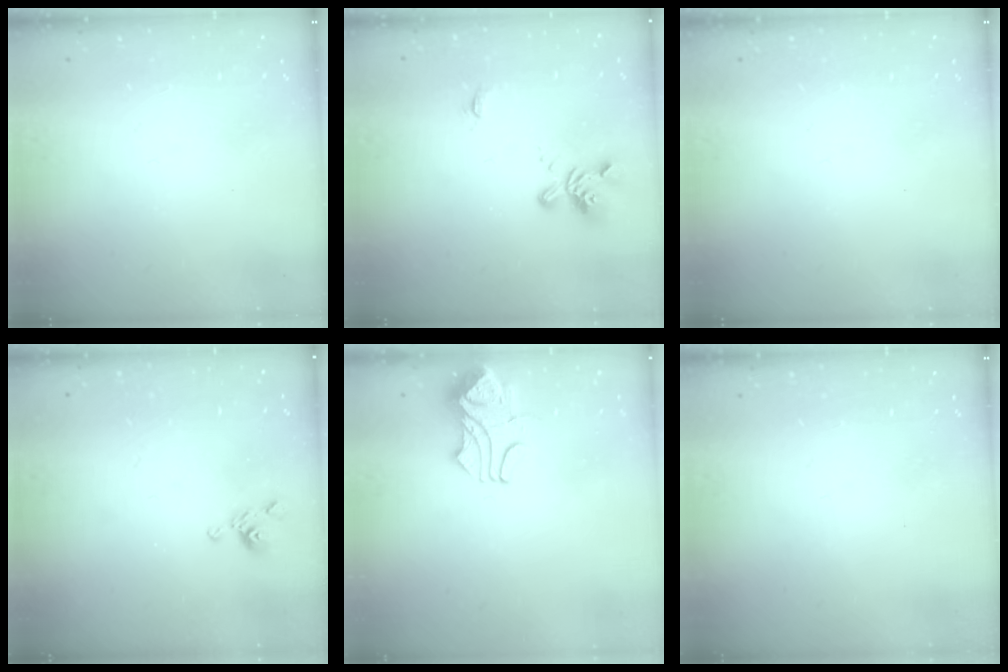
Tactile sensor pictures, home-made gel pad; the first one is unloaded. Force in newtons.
{"total": 2.0, "press": 1.6, "slide": 1.2}
{"total": 0.0}
{"total": 6.3, "press": 6.3, "slide": 0.2}
{"total": 3.8, "press": 3.7, "slide": 0.9}
{"total": 0.0}